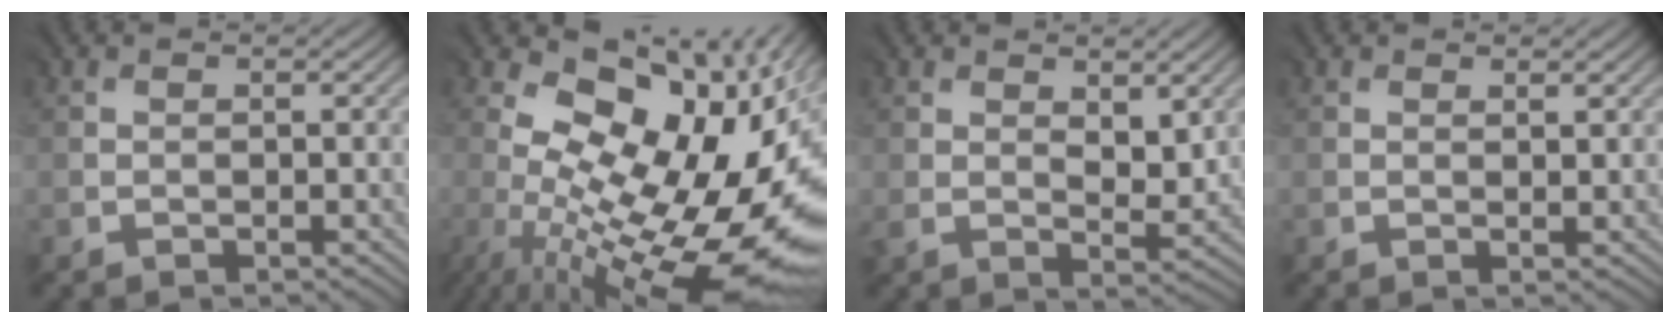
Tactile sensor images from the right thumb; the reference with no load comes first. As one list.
[{"total": 18.6, "force": [-0.6, 9.5, 16.0], "torque": [-0.216, -0.033, 0.011]}, {"total": 5.5, "force": [1.9, 3.1, 4.2], "torque": [-0.085, -0.010, 0.038]}, {"total": 1.0, "force": [0.7, 0.1, 0.6], "torque": [-0.014, -0.003, 0.015]}]